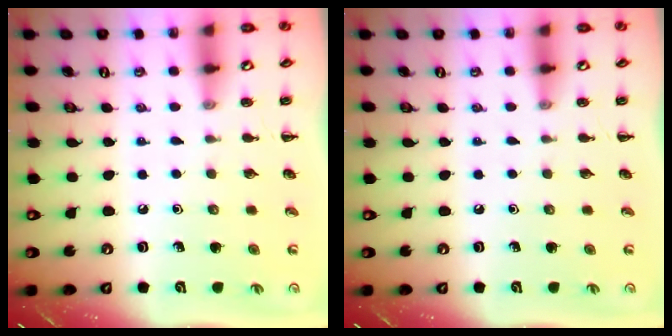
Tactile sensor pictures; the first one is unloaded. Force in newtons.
{"total": 0.0}